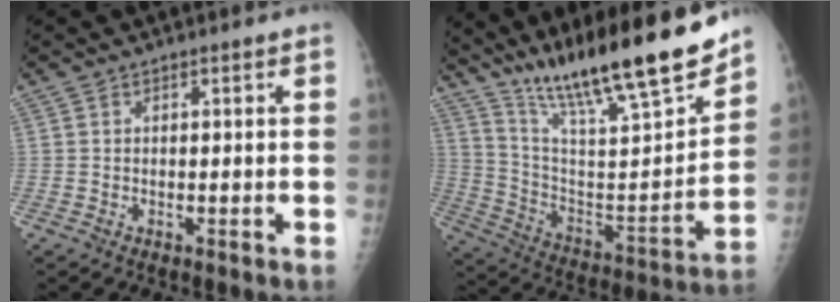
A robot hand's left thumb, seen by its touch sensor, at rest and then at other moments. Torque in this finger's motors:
{"motor_torque": [1.66, 1.55, 1.39, -1.38, 0.12]}